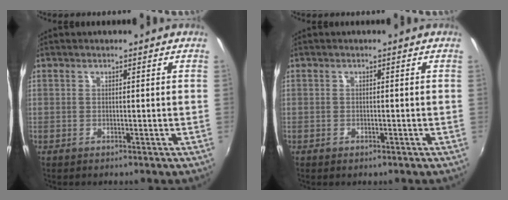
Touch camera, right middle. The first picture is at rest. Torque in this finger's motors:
{"motor_torque": [-0.27, 0.11, -0.03, -0.01]}